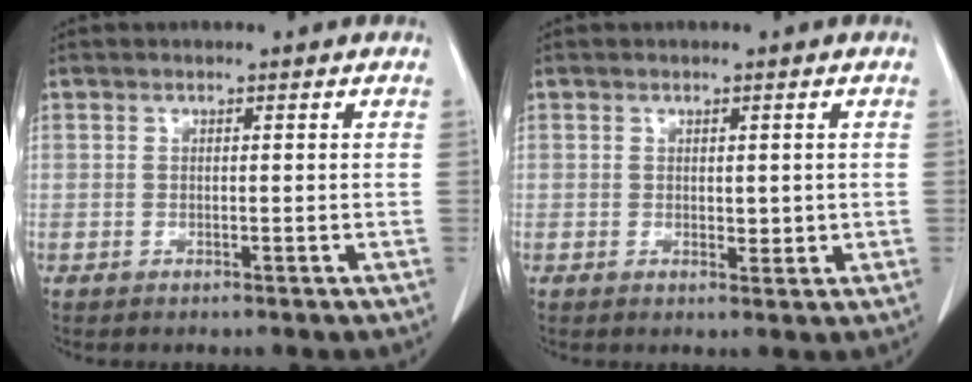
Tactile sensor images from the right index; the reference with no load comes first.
{"total": 1.8, "force": [0.2, 1.1, 1.4], "torque": [-0.018, -0.005, 0.006]}